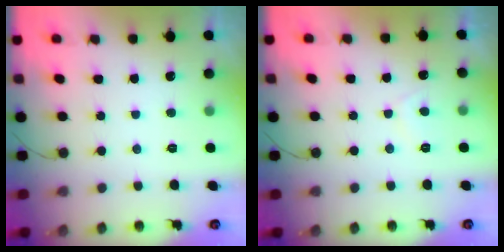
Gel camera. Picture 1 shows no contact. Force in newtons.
{"total": 2.6, "press": 2.5, "slide": 0.6}